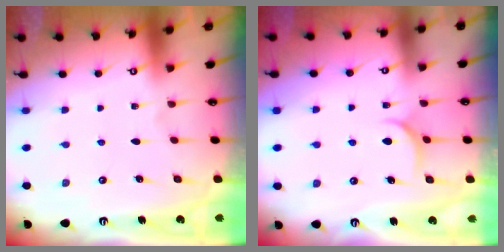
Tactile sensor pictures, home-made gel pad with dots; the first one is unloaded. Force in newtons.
{"total": 4.1, "press": 4.1, "slide": 0.7}